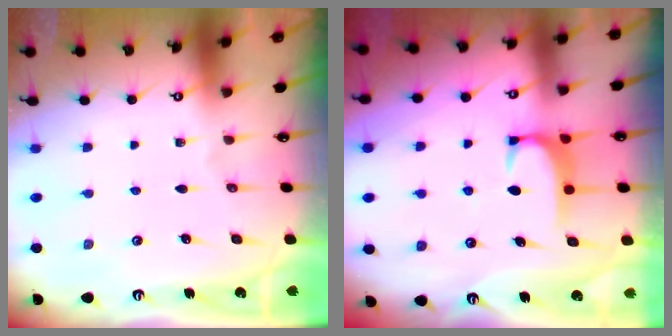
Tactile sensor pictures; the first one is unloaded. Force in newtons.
{"total": 1.9, "press": 1.9, "slide": 0.5}